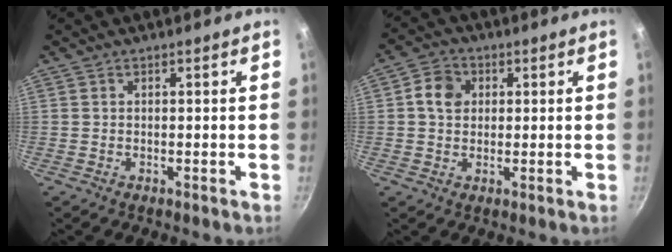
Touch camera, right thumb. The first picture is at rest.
{"total": 5.4, "force": [1.1, 4.5, 2.7], "torque": [-0.031, 0.007, 0.010]}